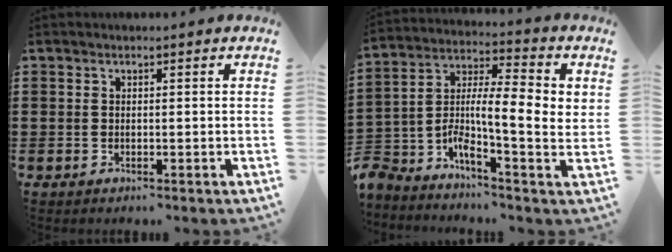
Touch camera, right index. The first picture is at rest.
{"total": 6.2, "force": [-0.5, 1.1, 6.0], "torque": [-0.129, -0.033, -0.018]}